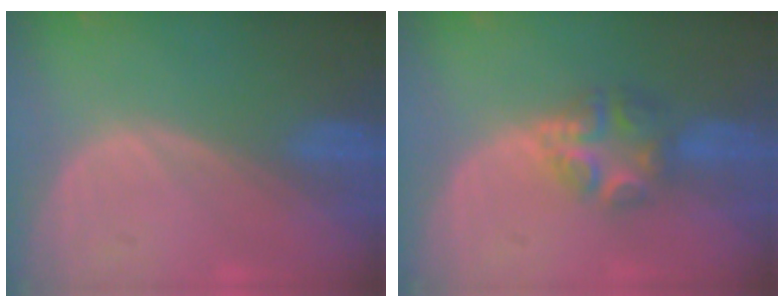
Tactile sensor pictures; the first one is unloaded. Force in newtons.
{"total": 6.2, "press": 5.4, "slide": 2.9}